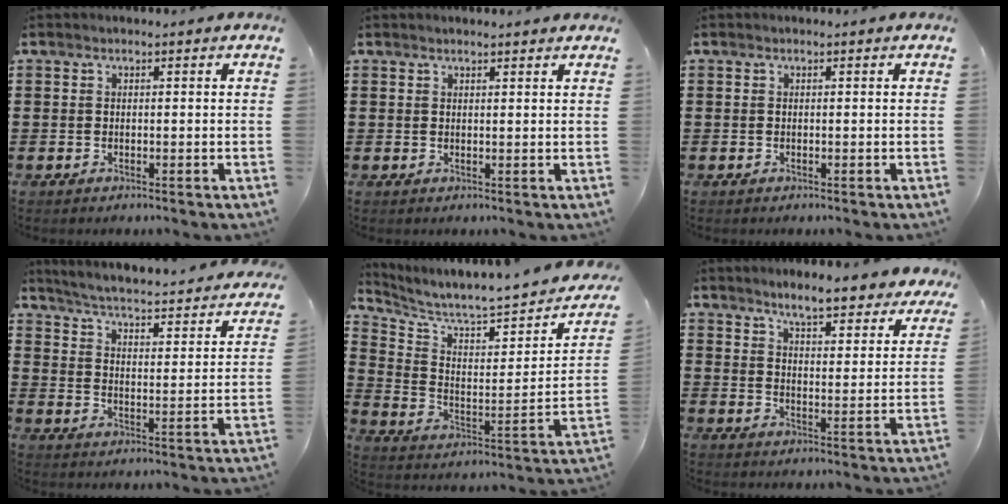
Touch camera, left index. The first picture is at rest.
{"total": 1.2, "force": [1.1, 0.0, 0.3], "torque": [-0.007, 0.000, 0.022]}
{"total": 0.0}
{"total": 2.3, "force": [1.8, -0.4, 1.3], "torque": [-0.040, -0.032, 0.017]}
{"total": 5.2, "force": [4.7, -0.1, 2.2], "torque": [-0.062, -0.057, 0.071]}
{"total": 6.2, "force": [5.9, 0.1, 1.9], "torque": [-0.054, -0.037, 0.100]}